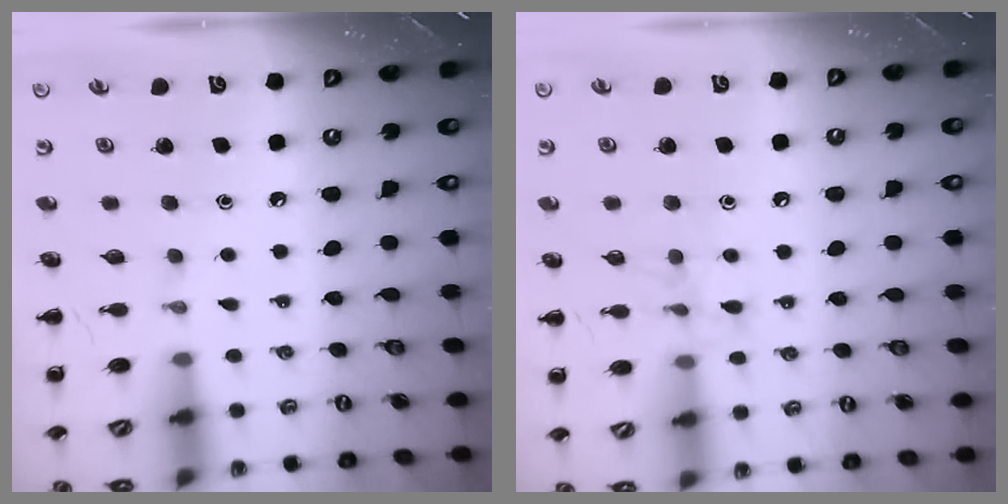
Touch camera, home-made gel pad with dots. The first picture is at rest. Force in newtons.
{"total": 7.9, "press": 7.8, "slide": 1.4}